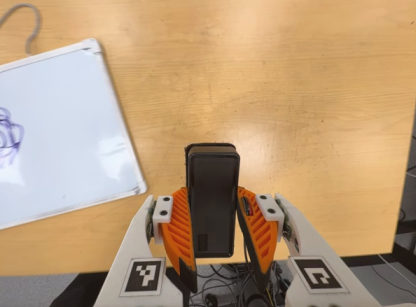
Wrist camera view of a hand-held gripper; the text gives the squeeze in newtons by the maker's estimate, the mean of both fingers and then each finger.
{"total": 4.1, "left": 2.7, "right": 5.6}